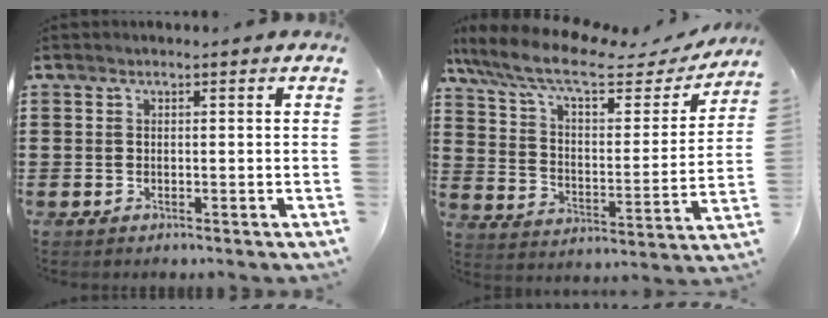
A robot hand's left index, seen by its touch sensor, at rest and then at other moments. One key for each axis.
{"total": 11.1, "fx": 8.0, "fy": 2.7, "fz": 7.2, "tx": -0.164, "ty": -0.032, "tz": 0.135}